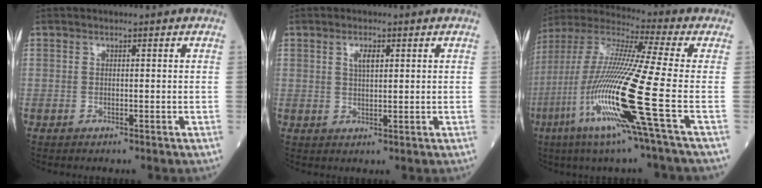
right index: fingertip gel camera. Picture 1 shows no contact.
{"total": 2.5, "force": [1.1, 0.8, 2.1], "torque": [-0.042, 0.001, 0.024]}
{"total": 19.3, "force": [-6.5, -1.2, 18.1], "torque": [-0.399, -0.033, -0.140]}